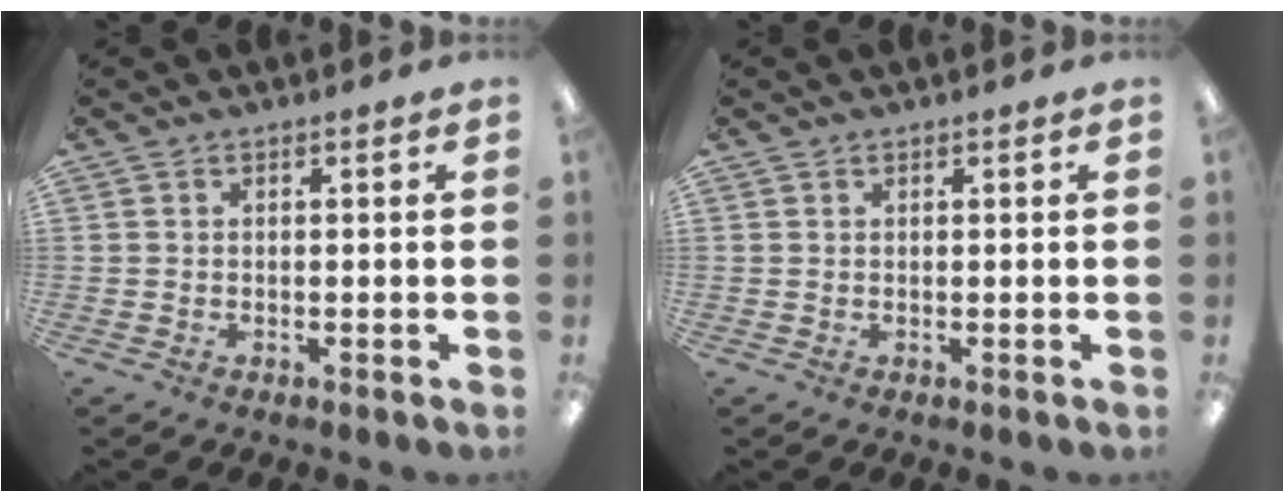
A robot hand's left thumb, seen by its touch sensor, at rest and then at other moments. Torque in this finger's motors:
{"motor_torque": [-0.10, -0.14, -0.53, -0.08, -0.02]}